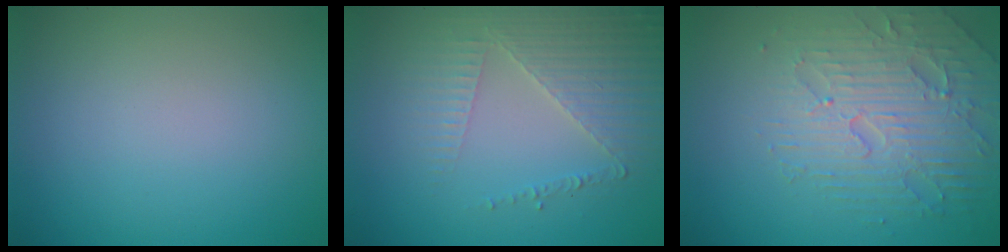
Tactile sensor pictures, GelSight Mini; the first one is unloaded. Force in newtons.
{"total": 3.5, "press": 3.3, "slide": 1.2}
{"total": 4.7, "press": 4.6, "slide": 0.9}